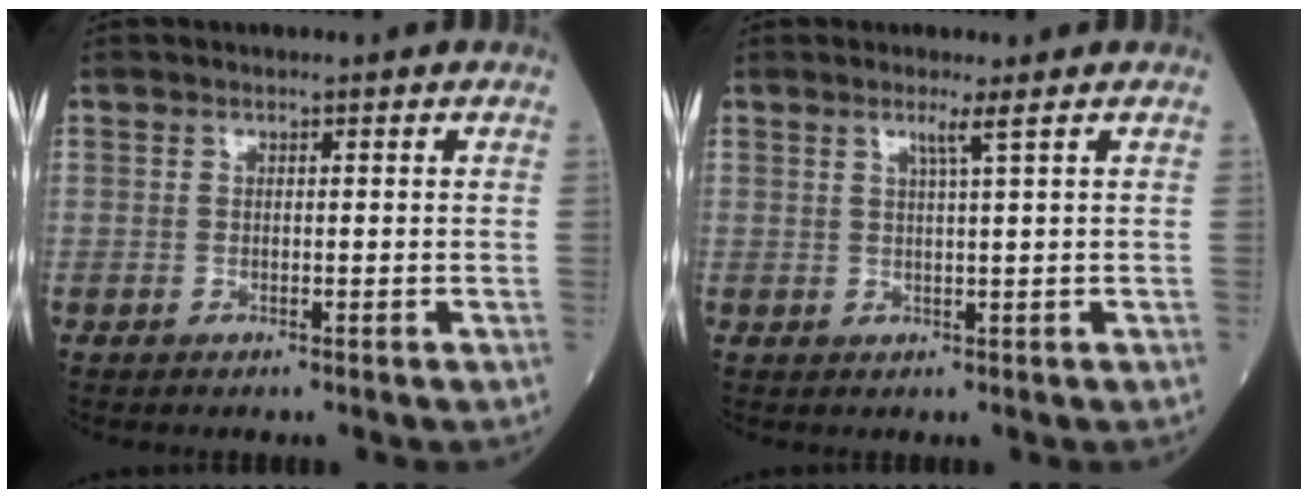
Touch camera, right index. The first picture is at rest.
{"total": 1.9, "force": [1.1, -0.8, 1.4], "torque": [-0.031, -0.007, 0.024]}